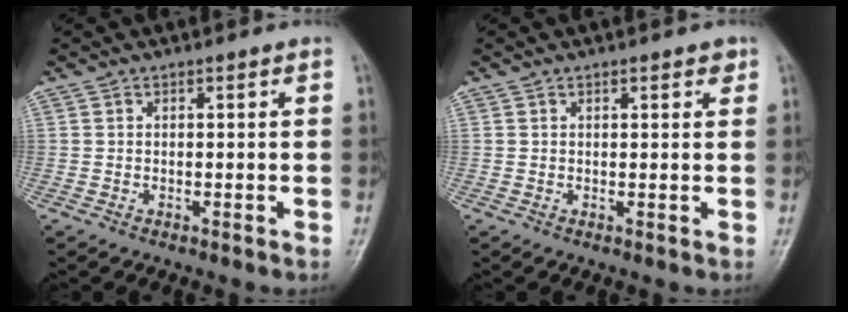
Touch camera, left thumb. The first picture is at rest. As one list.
[{"total": 2.1, "force": [1.2, 0.8, 1.5], "torque": [-0.012, -0.002, 0.012]}]